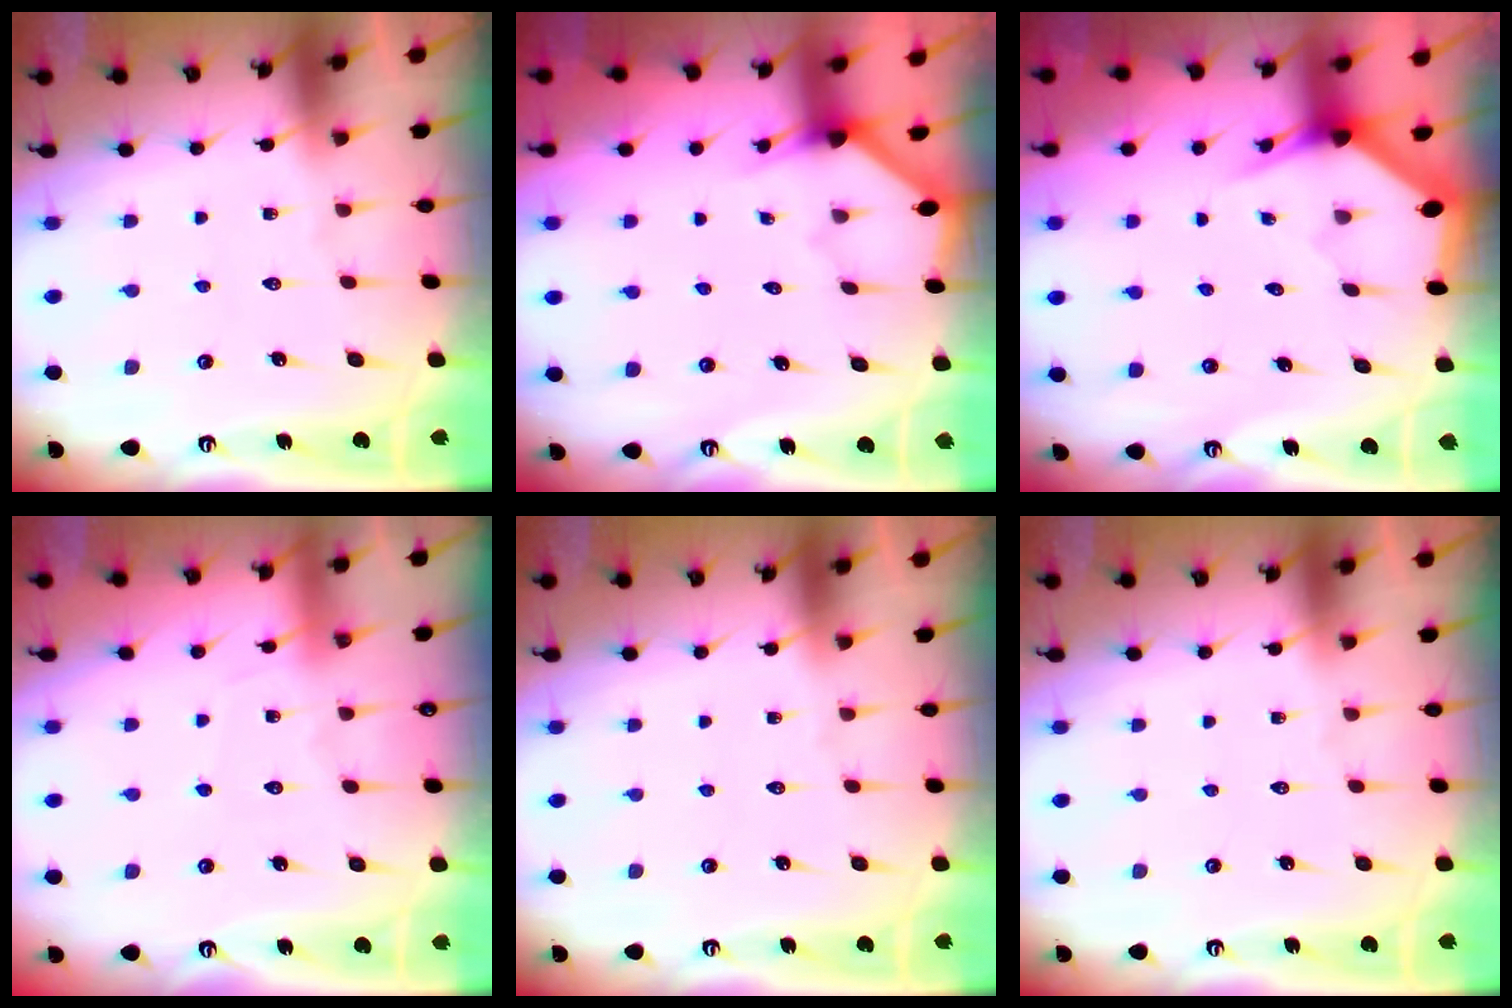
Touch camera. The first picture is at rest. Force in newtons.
{"total": 3.3, "press": 3.2, "slide": 0.3}
{"total": 3.0, "press": 3.0, "slide": 0.1}
{"total": 5.2, "press": 5.1, "slide": 0.7}
{"total": 0.0}
{"total": 0.0}